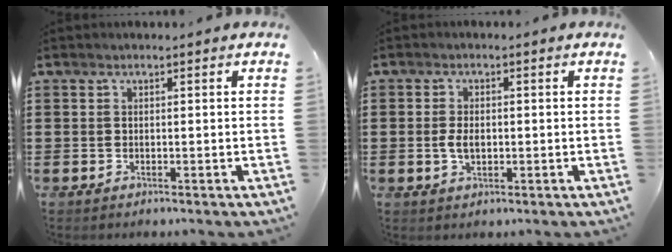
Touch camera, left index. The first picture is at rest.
{"total": 3.2, "force": [-0.2, 1.8, 2.7], "torque": [-0.060, 0.002, -0.006]}